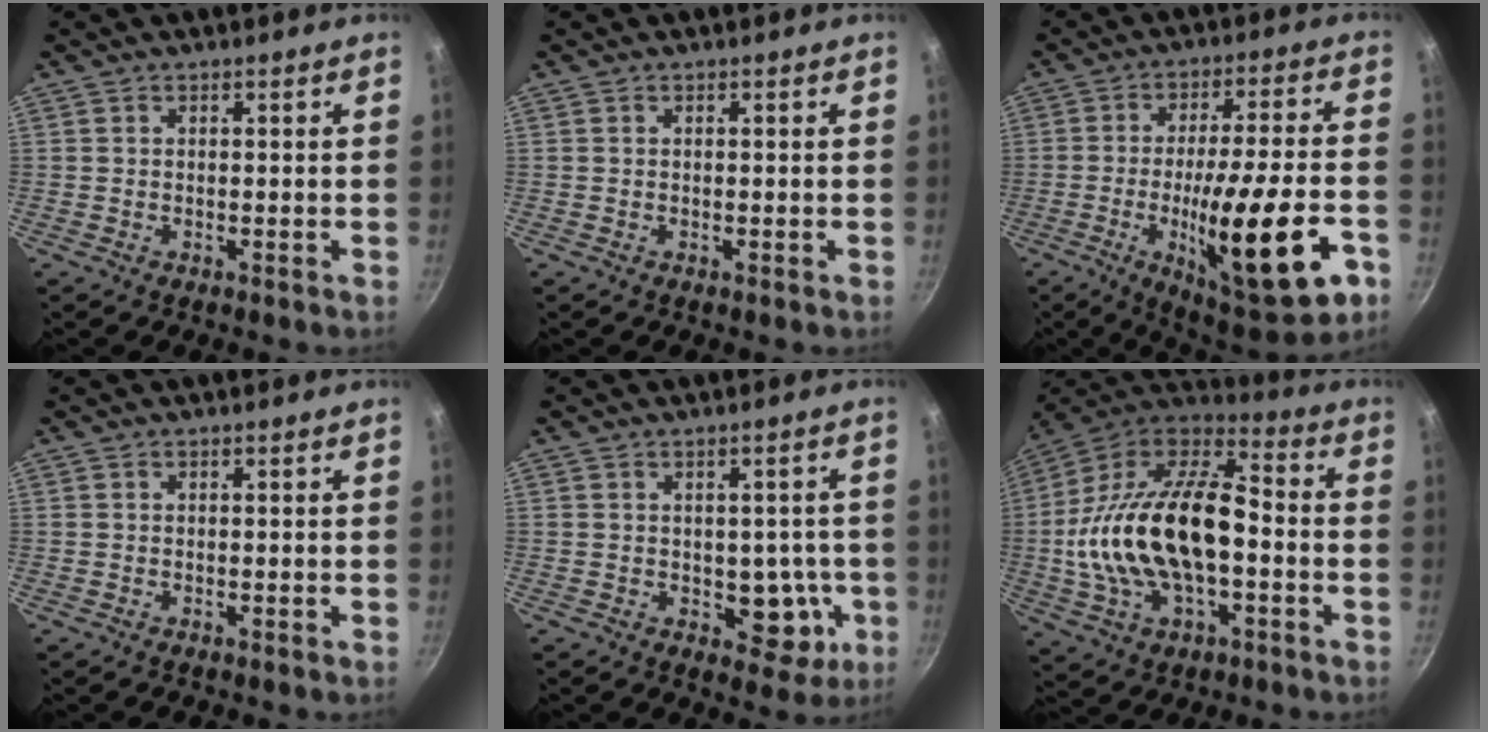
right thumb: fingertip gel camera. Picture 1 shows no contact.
{"total": 0.0}
{"total": 23.6, "force": [-8.0, 5.6, 21.4], "torque": [-0.311, 0.020, -0.112]}
{"total": 0.0}
{"total": 7.9, "force": [-1.4, 5.2, 5.8], "torque": [-0.027, 0.007, -0.011]}
{"total": 25.5, "force": [-2.6, 13.7, 21.4], "torque": [-0.400, 0.045, -0.054]}